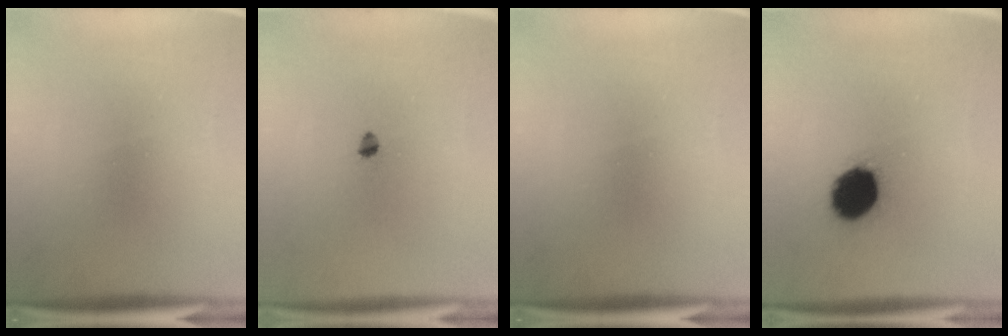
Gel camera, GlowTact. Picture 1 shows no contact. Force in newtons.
{"total": 1.4}
{"total": 0.0}
{"total": 14.0}